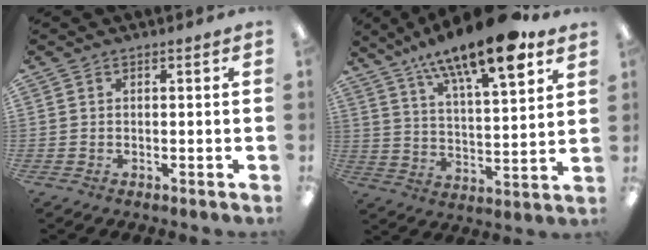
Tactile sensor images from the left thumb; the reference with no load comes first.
{"total": 18.1, "force": [13.0, 4.6, 11.6], "torque": [-0.187, -0.078, 0.211]}